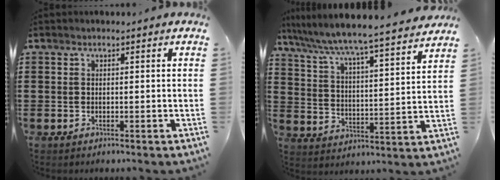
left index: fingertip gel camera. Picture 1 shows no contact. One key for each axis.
{"total": 5.6, "fx": 5.2, "fy": -0.7, "fz": 2.1, "tx": -0.065, "ty": -0.045, "tz": 0.079}